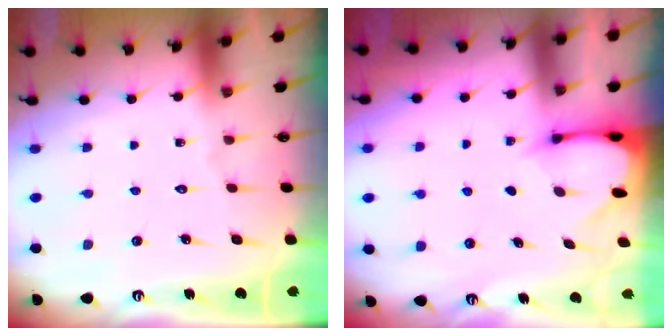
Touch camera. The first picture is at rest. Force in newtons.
{"total": 2.5, "press": 2.5, "slide": 0.3}